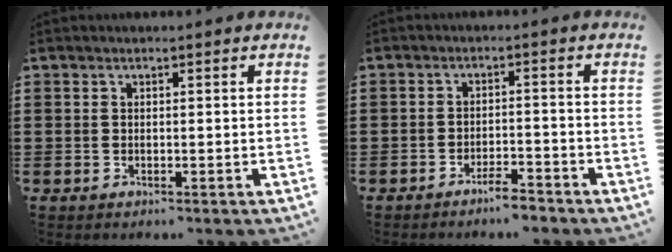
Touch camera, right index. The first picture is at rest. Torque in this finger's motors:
{"motor_torque": [0.08, 0.86, -1.05, -0.21]}